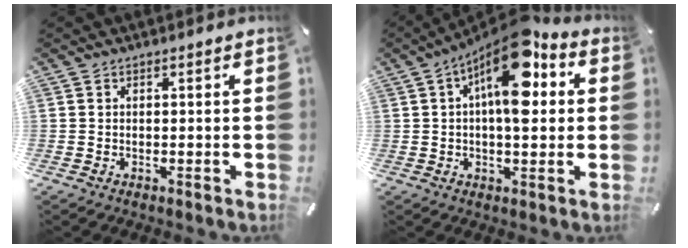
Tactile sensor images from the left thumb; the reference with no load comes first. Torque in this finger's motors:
{"motor_torque": [1.96, 3.05, 2.43, -0.34, 0.32]}